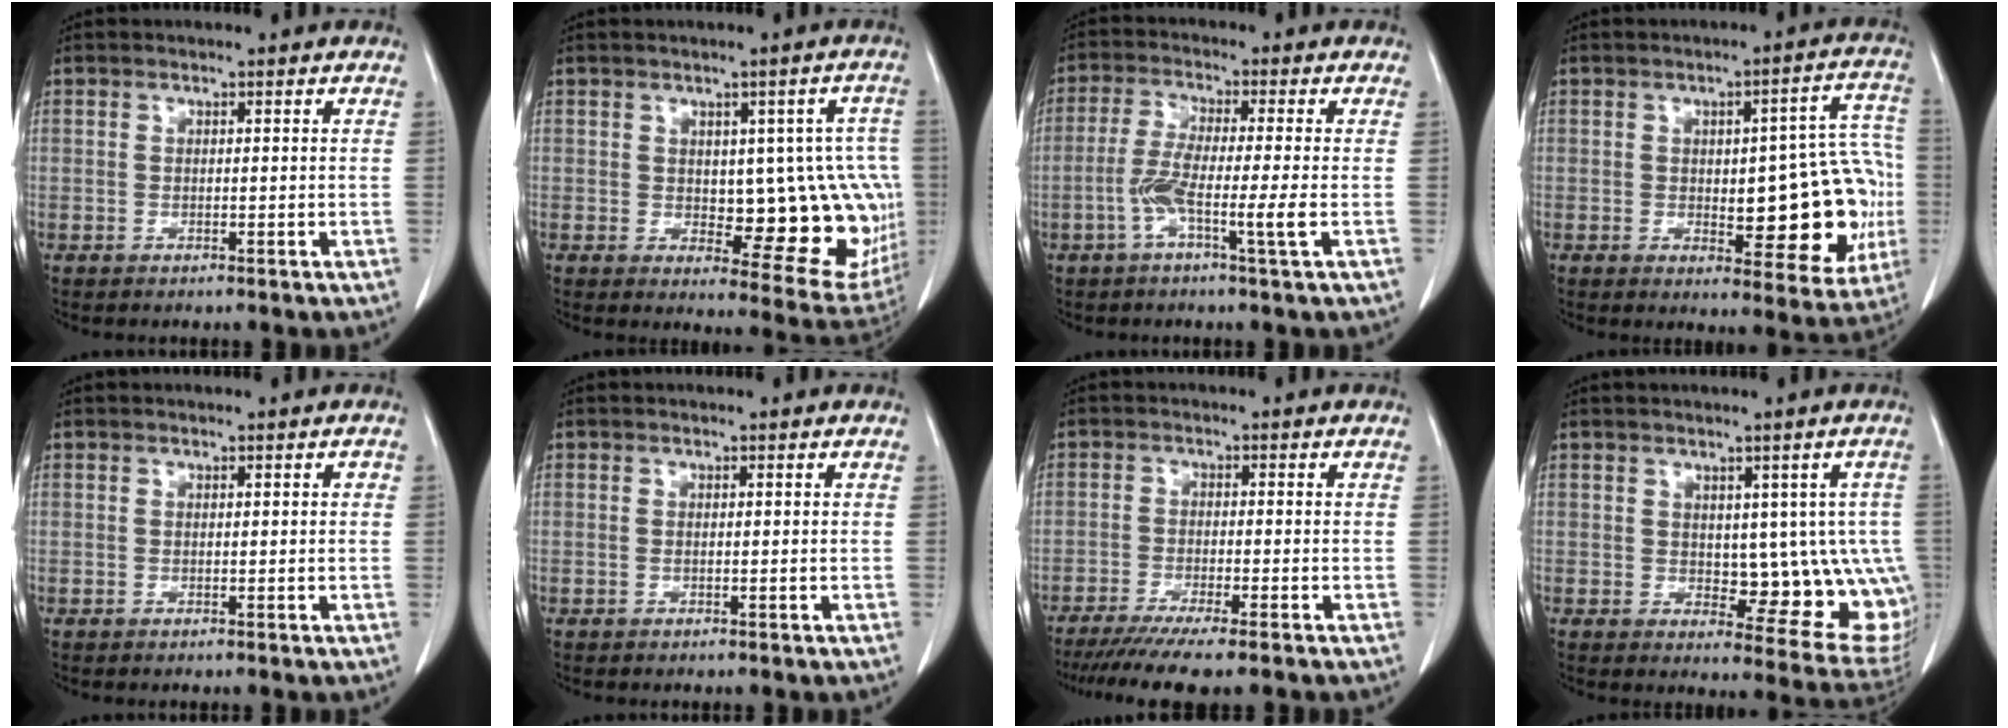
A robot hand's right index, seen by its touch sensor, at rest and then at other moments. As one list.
[{"total": 14.2, "force": [-0.3, 6.0, 12.8], "torque": [-0.113, 0.010, 0.011]}, {"total": 7.0, "force": [-2.2, -0.5, 6.7], "torque": [-0.129, -0.007, -0.045]}, {"total": 16.8, "force": [-1.9, 6.2, 15.5], "torque": [-0.156, 0.026, -0.009]}, {"total": 0.5, "force": [0.1, 0.3, 0.5], "torque": [-0.005, 0.003, 0.001]}, {"total": 0.0}, {"total": 9.9, "force": [-8.0, 0.0, 5.8], "torque": [-0.077, -0.023, -0.124]}, {"total": 11.4, "force": [0.3, 5.6, 10.0], "torque": [-0.096, 0.000, 0.017]}]